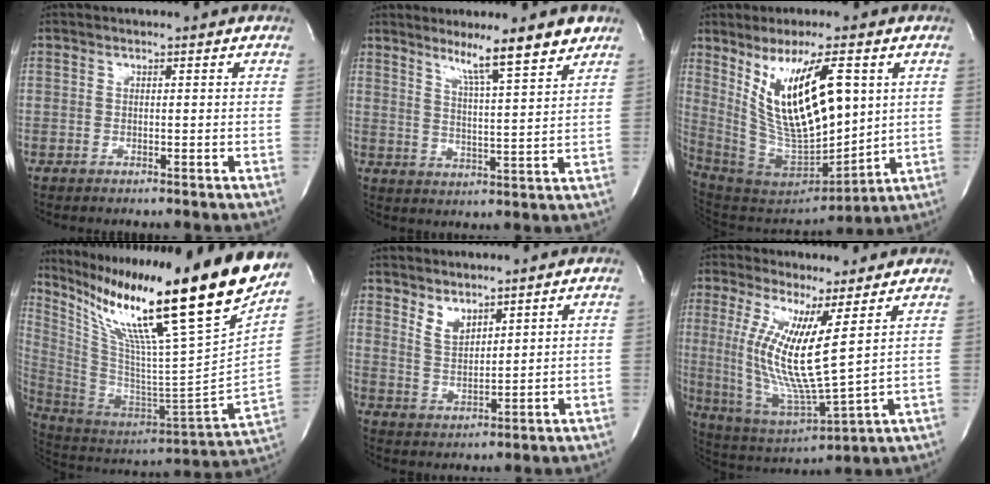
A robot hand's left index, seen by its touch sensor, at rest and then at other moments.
{"total": 8.8, "force": [6.4, -0.8, 6.0], "torque": [-0.093, -0.006, 0.102]}
{"total": 17.7, "force": [5.2, 5.1, 16.1], "torque": [-0.305, -0.012, 0.110]}
{"total": 31.7, "force": [23.2, -2.3, 21.5], "torque": [-0.400, -0.093, 0.371]}
{"total": 3.8, "force": [3.0, 1.2, 2.0], "torque": [-0.043, -0.009, 0.067]}
{"total": 13.3, "force": [3.5, 0.8, 12.8], "torque": [-0.269, -0.025, 0.070]}